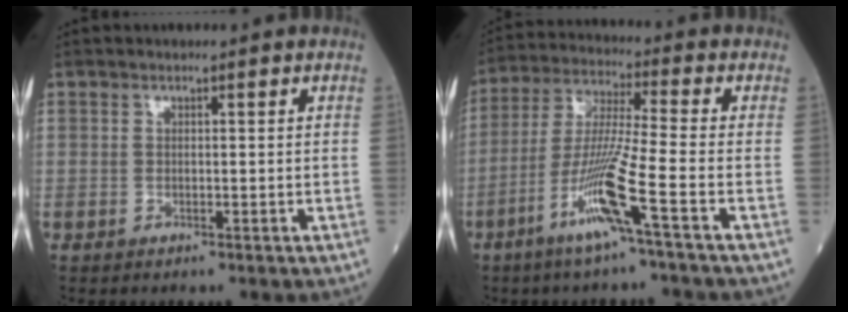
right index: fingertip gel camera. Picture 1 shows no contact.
{"total": 10.9, "force": [-5.2, -1.6, 9.4], "torque": [-0.189, -0.012, -0.105]}